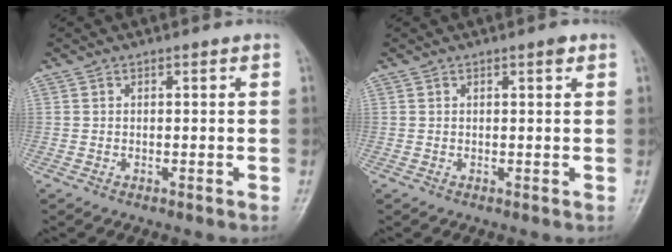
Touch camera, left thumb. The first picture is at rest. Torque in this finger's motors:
{"motor_torque": [0.06, 0.01, 0.04, -0.07, 0.00]}